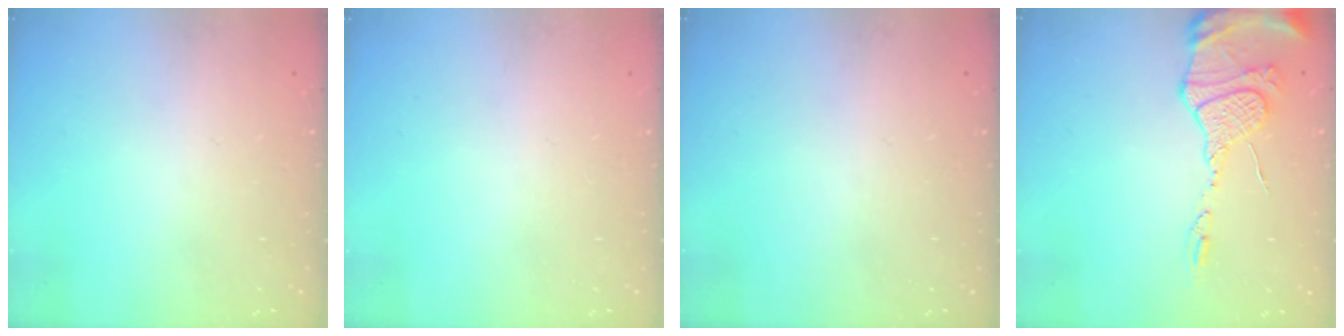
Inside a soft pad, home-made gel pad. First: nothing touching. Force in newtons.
{"total": 0.0}
{"total": 0.0}
{"total": 13.6, "press": 13.5, "slide": 1.1}